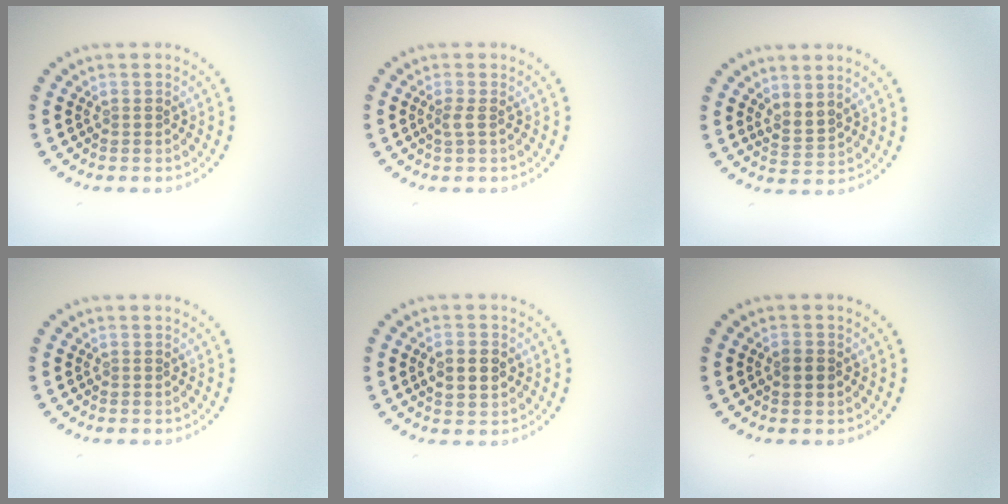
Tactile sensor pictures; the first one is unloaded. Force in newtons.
{"total": 0.9, "press": 0.7, "slide": 0.7}
{"total": 1.7, "press": 1.5, "slide": 0.9}
{"total": 0.0}
{"total": 3.1, "press": 3.1, "slide": 0.1}
{"total": 1.3, "press": 1.3, "slide": 0.1}